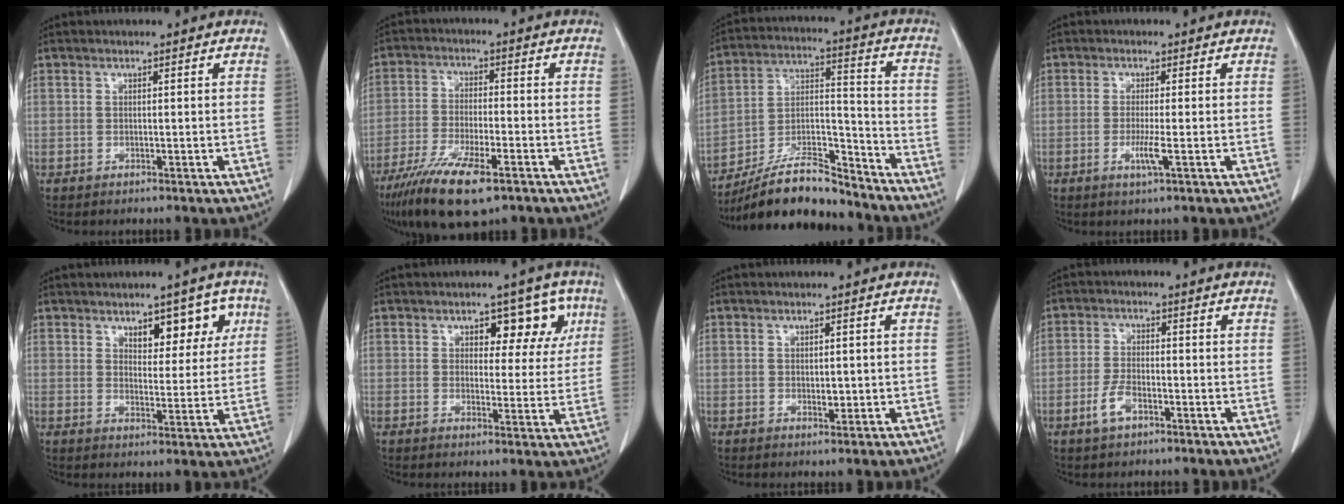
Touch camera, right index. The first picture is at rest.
{"total": 12.4, "force": [-8.0, 2.8, 9.0], "torque": [-0.166, -0.026, -0.136]}
{"total": 15.2, "force": [-13.6, 3.4, 5.7], "torque": [-0.094, 0.029, -0.238]}
{"total": 3.0, "force": [-0.9, -0.2, 2.8], "torque": [-0.058, -0.008, -0.019]}
{"total": 6.6, "force": [3.4, 3.3, 4.6], "torque": [-0.050, 0.009, 0.048]}
{"total": 6.8, "force": [3.0, 4.0, 4.7], "torque": [-0.040, 0.017, 0.035]}
{"total": 1.6, "force": [-0.1, 0.9, 1.3], "torque": [-0.020, -0.002, 0.003]}
{"total": 4.1, "force": [-2.3, 1.7, 2.9], "torque": [-0.062, 0.001, -0.044]}